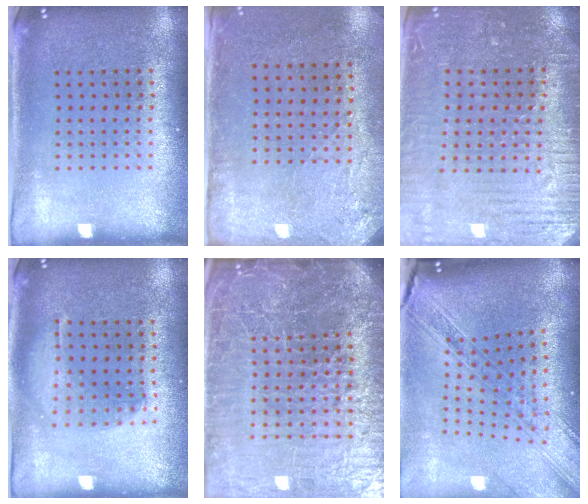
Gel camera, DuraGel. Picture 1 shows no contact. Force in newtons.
{"total": 2.8, "press": 2.3, "slide": 1.6}
{"total": 3.3, "press": 3.2, "slide": 0.9}
{"total": 1.4, "press": 1.3, "slide": 0.4}
{"total": 7.6, "press": 6.5, "slide": 3.9}
{"total": 2.5, "press": 2.1, "slide": 1.4}